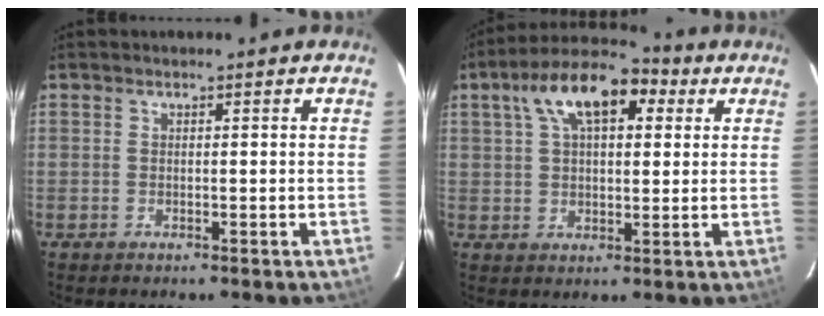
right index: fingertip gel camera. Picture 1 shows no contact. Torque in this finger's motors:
{"motor_torque": [1.20, 0.94, 0.38, 0.10]}